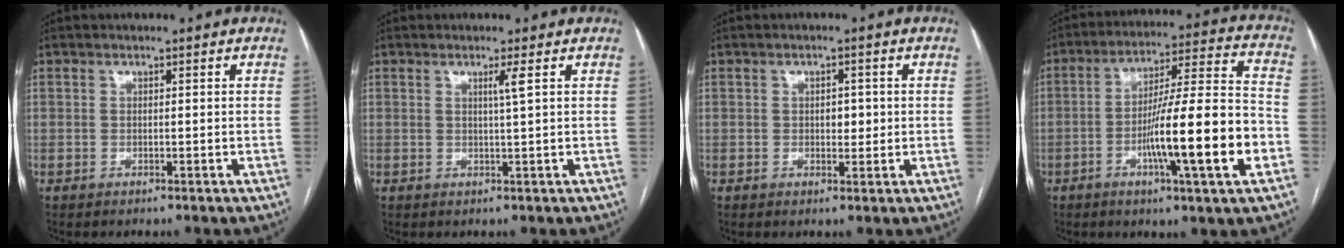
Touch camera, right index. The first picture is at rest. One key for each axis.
{"total": 1.6, "fx": 0.7, "fy": -0.6, "fz": 1.4, "tx": -0.027, "ty": -0.002, "tz": 0.016}
{"total": 2.3, "fx": 0.1, "fy": 1.4, "fz": 1.9, "tx": -0.024, "ty": 0.002, "tz": 0.003}
{"total": 17.2, "fx": -5.1, "fy": 0.3, "fz": 16.4, "tx": -0.268, "ty": 0.002, "tz": -0.081}